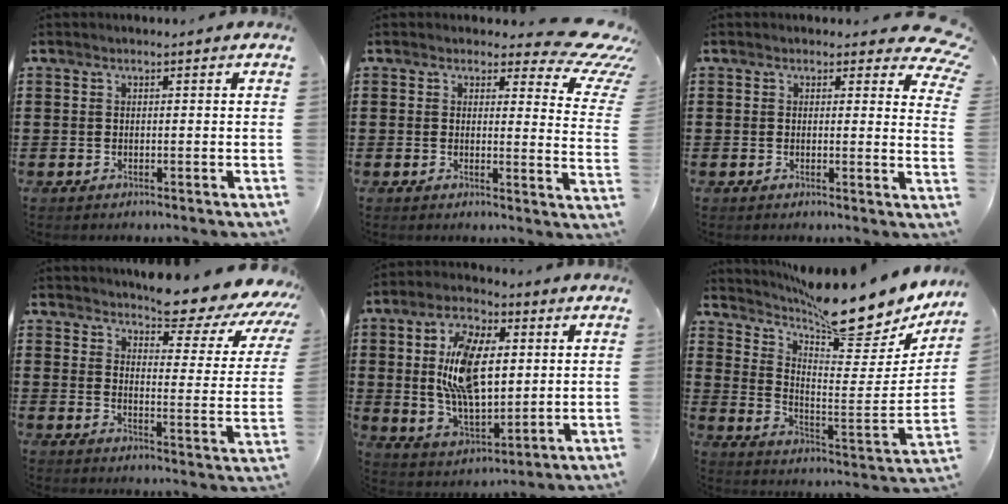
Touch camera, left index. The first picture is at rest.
{"total": 5.8, "force": [4.6, 1.5, 3.2], "torque": [-0.050, -0.028, 0.078]}
{"total": 2.9, "force": [2.2, 1.2, 1.4], "torque": [-0.022, -0.007, 0.037]}
{"total": 7.0, "force": [6.5, 0.7, 2.5], "torque": [-0.041, -0.059, 0.103]}
{"total": 13.0, "force": [2.8, 6.6, 10.9], "torque": [-0.220, 0.009, 0.050]}
{"total": 11.9, "force": [10.3, 1.8, 5.7], "torque": [-0.108, -0.078, 0.170]}